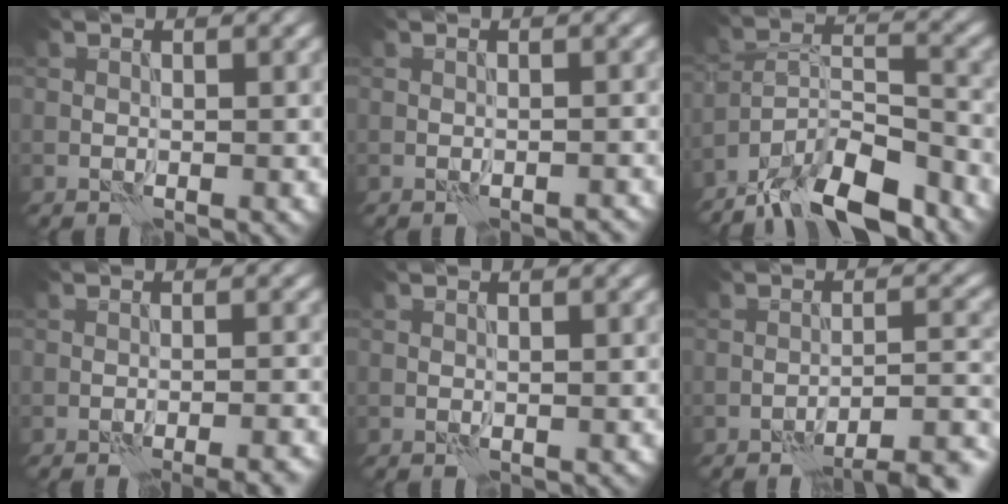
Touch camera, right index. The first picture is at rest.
{"total": 0.7, "force": [-0.7, -0.1, 0.1], "torque": [0.001, 0.005, -0.011]}
{"total": 10.6, "force": [-8.5, 3.0, 5.5], "torque": [-0.089, 0.010, -0.157]}
{"total": 4.3, "force": [-3.3, 0.8, 2.6], "torque": [-0.024, 0.015, -0.043]}
{"total": 0.0}
{"total": 8.8, "force": [-7.5, 2.0, 4.2], "torque": [-0.040, 0.011, -0.086]}